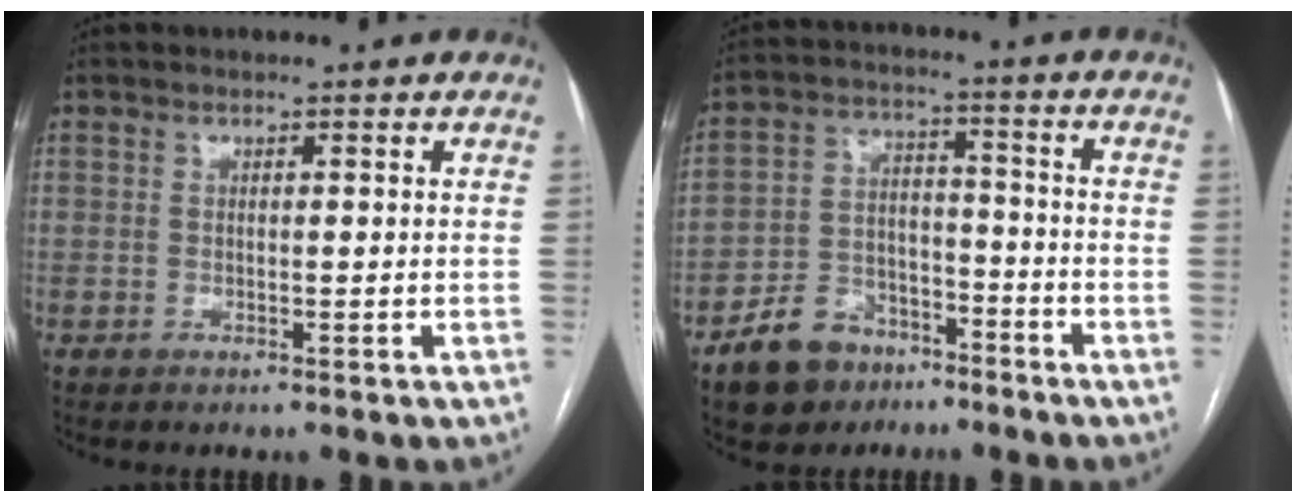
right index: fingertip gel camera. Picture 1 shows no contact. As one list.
[{"total": 10.3, "force": [-6.8, 6.8, 3.9], "torque": [-0.079, 0.017, -0.111]}]